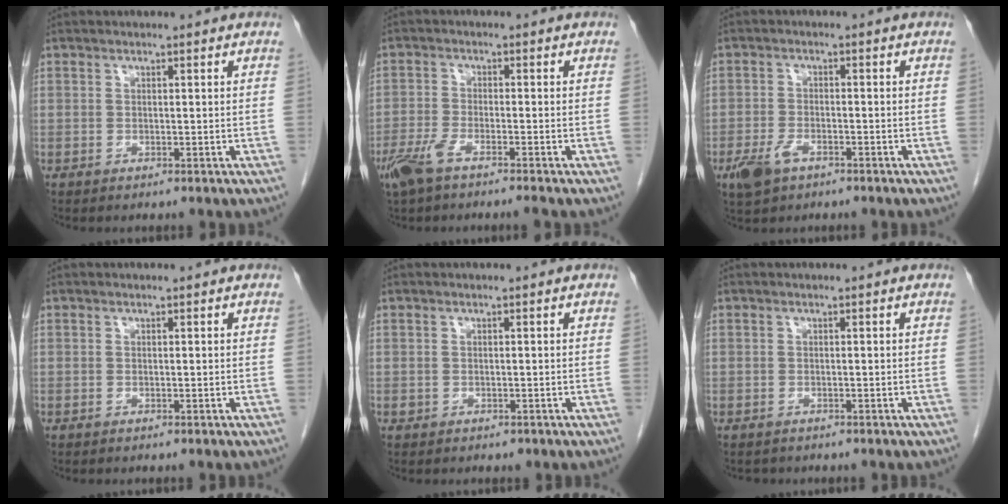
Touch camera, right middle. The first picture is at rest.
{"total": 5.0, "force": [-3.7, 0.5, 3.4], "torque": [-0.073, -0.011, -0.072]}
{"total": 4.4, "force": [-2.5, 2.1, 2.9], "torque": [-0.064, -0.004, -0.042]}
{"total": 0.0}
{"total": 0.8, "force": [-0.3, 0.7, 0.2], "torque": [-0.006, 0.002, 0.000]}
{"total": 1.0, "force": [-0.9, 0.4, 0.1], "torque": [-0.017, -0.004, -0.013]}